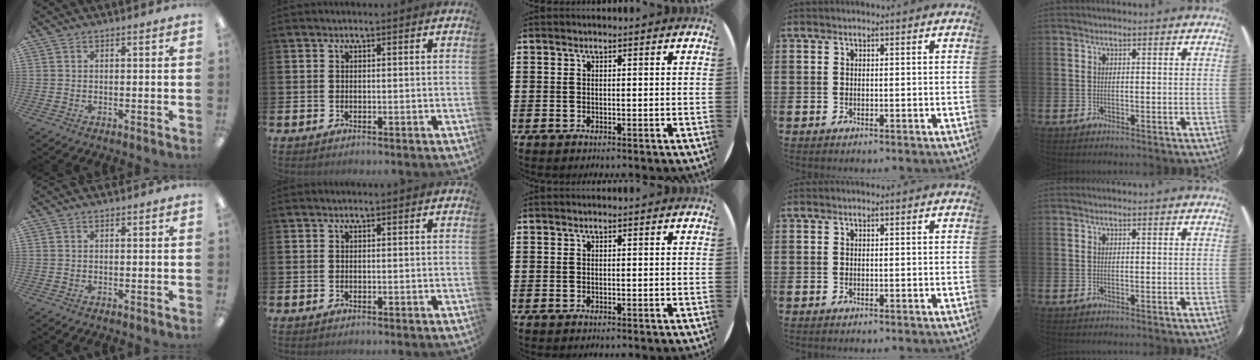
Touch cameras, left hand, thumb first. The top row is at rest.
{}